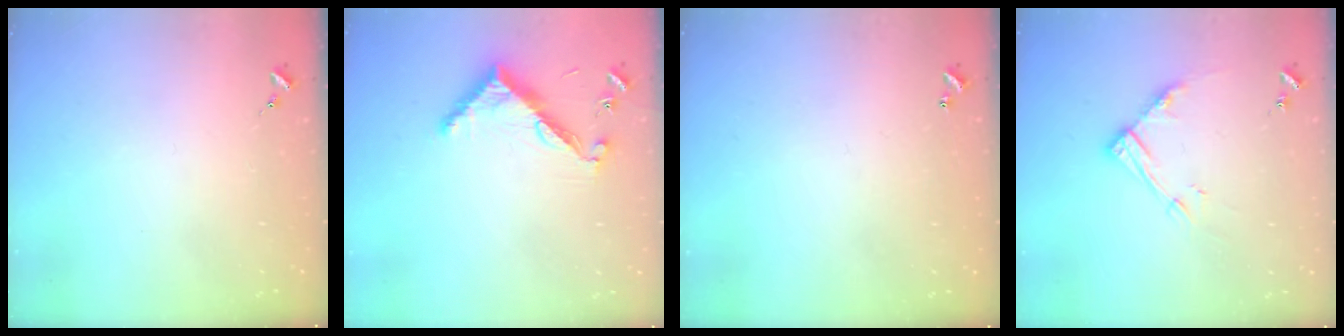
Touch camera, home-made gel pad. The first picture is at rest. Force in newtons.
{"total": 8.9, "press": 8.9, "slide": 0.8}
{"total": 0.9, "press": 0.9, "slide": 0.2}
{"total": 12.0, "press": 11.9, "slide": 1.1}